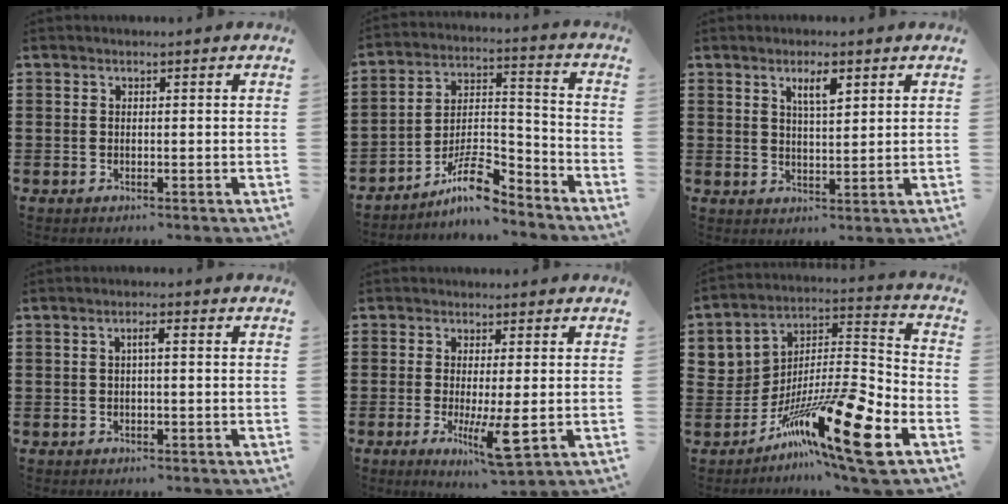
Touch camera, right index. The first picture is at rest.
{"total": 9.9, "force": [-7.7, 3.2, 5.3], "torque": [-0.090, 0.027, -0.143]}
{"total": 3.7, "force": [2.1, 1.0, 2.9], "torque": [-0.055, 0.001, 0.034]}
{"total": 1.7, "force": [0.0, 0.2, 1.7], "torque": [-0.033, 0.003, -0.002]}
{"total": 6.7, "force": [-1.4, 1.1, 6.5], "torque": [-0.121, -0.021, -0.019]}
{"total": 16.6, "force": [-9.3, 3.7, 13.2], "torque": [-0.234, 0.023, -0.155]}